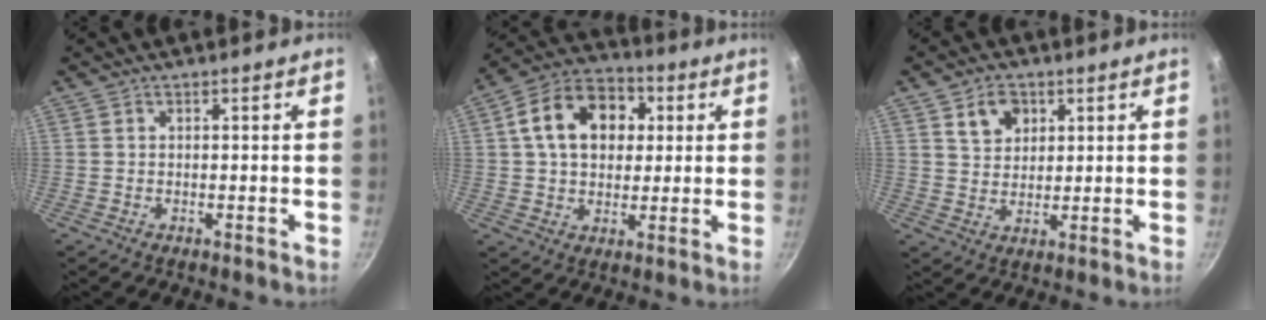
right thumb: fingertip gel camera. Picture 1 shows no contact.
{"total": 15.1, "force": [3.5, 11.0, 9.7], "torque": [-0.134, 0.021, 0.041]}
{"total": 6.0, "force": [2.7, 4.5, 2.9], "torque": [-0.026, -0.006, 0.051]}